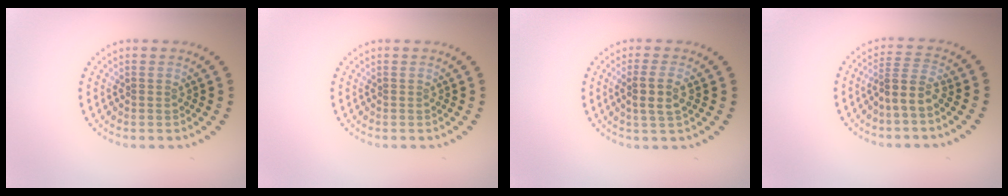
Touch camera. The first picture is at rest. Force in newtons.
{"total": 0.0}
{"total": 2.3, "press": 2.0, "slide": 1.0}
{"total": 2.7, "press": 2.0, "slide": 1.8}